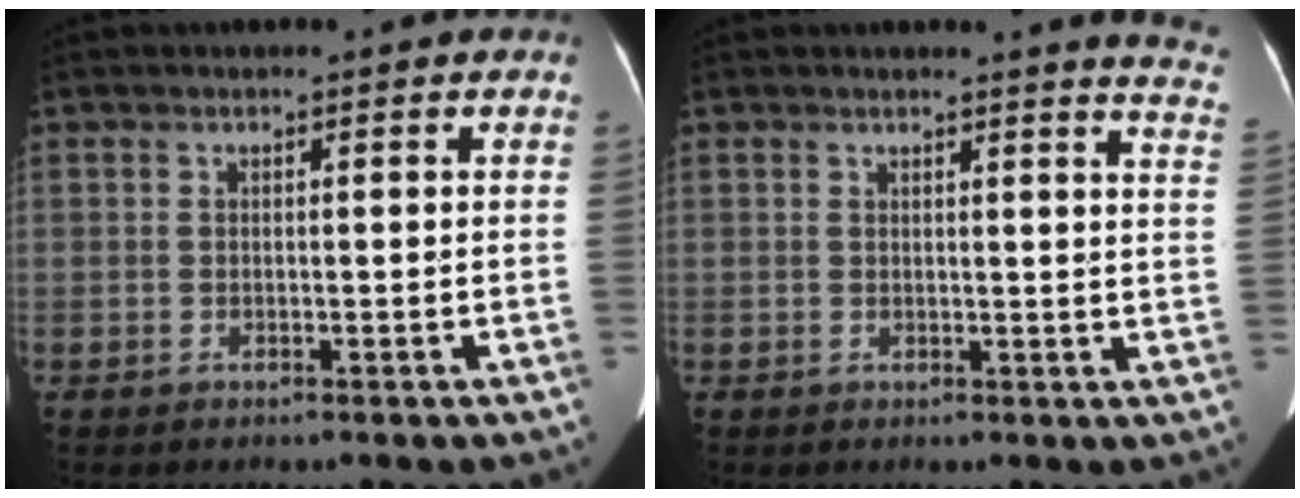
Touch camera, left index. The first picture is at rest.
{"total": 7.1, "force": [6.9, 0.1, 1.5], "torque": [-0.001, -0.058, 0.039]}